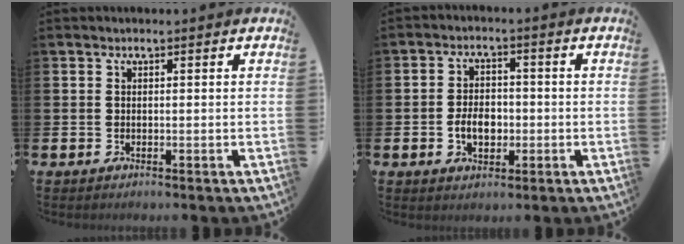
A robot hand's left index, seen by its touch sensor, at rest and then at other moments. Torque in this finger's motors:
{"motor_torque": [0.59, 0.31, 0.45, 0.05]}